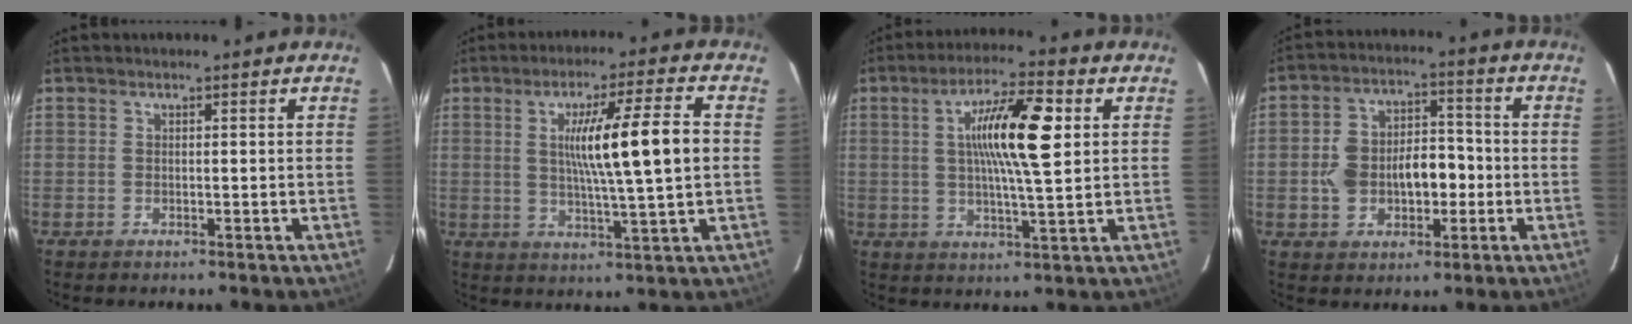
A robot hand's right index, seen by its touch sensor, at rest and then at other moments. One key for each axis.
{"total": 12.3, "fx": 1.3, "fy": -0.4, "fz": 12.3, "tx": -0.201, "ty": 0.004, "tz": 0.025}
{"total": 12.1, "fx": 2.6, "fy": 1.2, "fz": 11.8, "tx": -0.206, "ty": 0.011, "tz": 0.042}
{"total": 10.5, "fx": -1.5, "fy": 6.1, "fz": 8.4, "tx": -0.146, "ty": 0.028, "tz": -0.019}